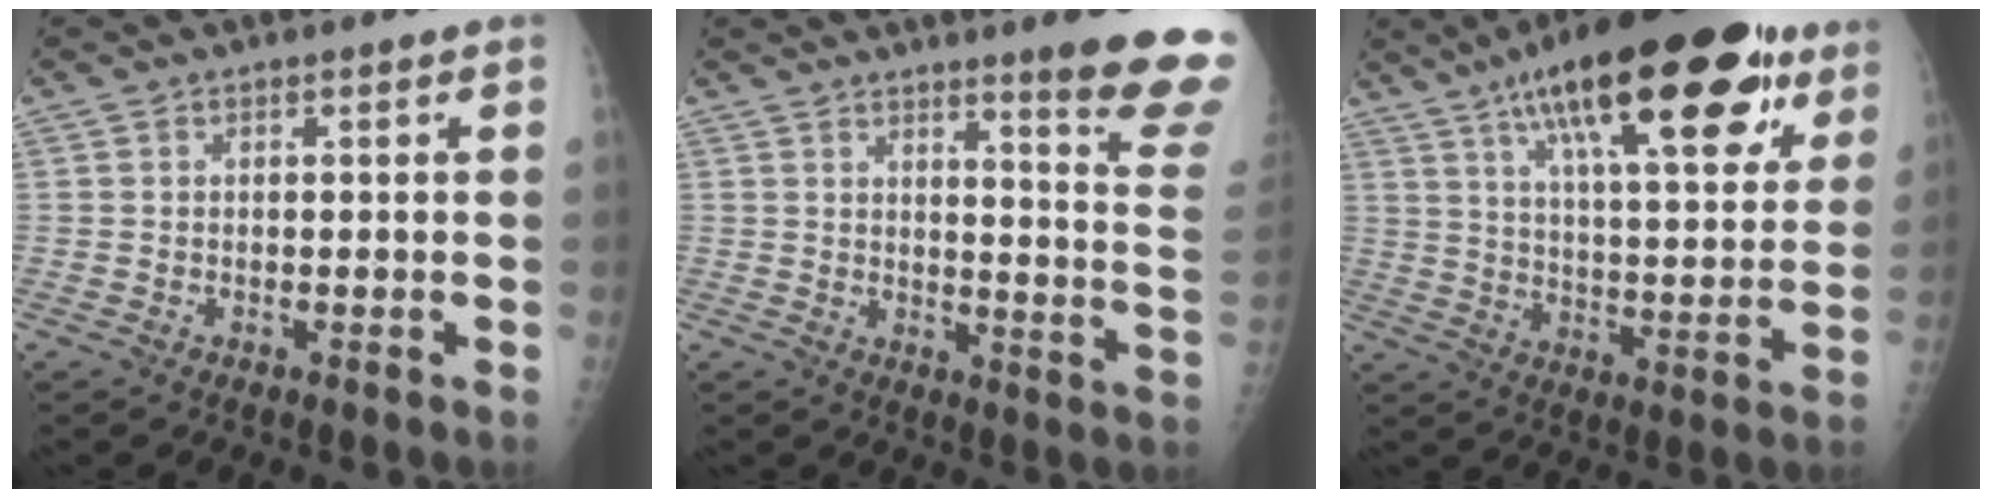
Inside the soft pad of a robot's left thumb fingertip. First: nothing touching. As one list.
[{"total": 15.4, "force": [11.6, 0.4, 10.1], "torque": [-0.103, -0.099, 0.141]}, {"total": 28.7, "force": [15.9, 9.6, 21.9], "torque": [-0.310, -0.022, 0.242]}]